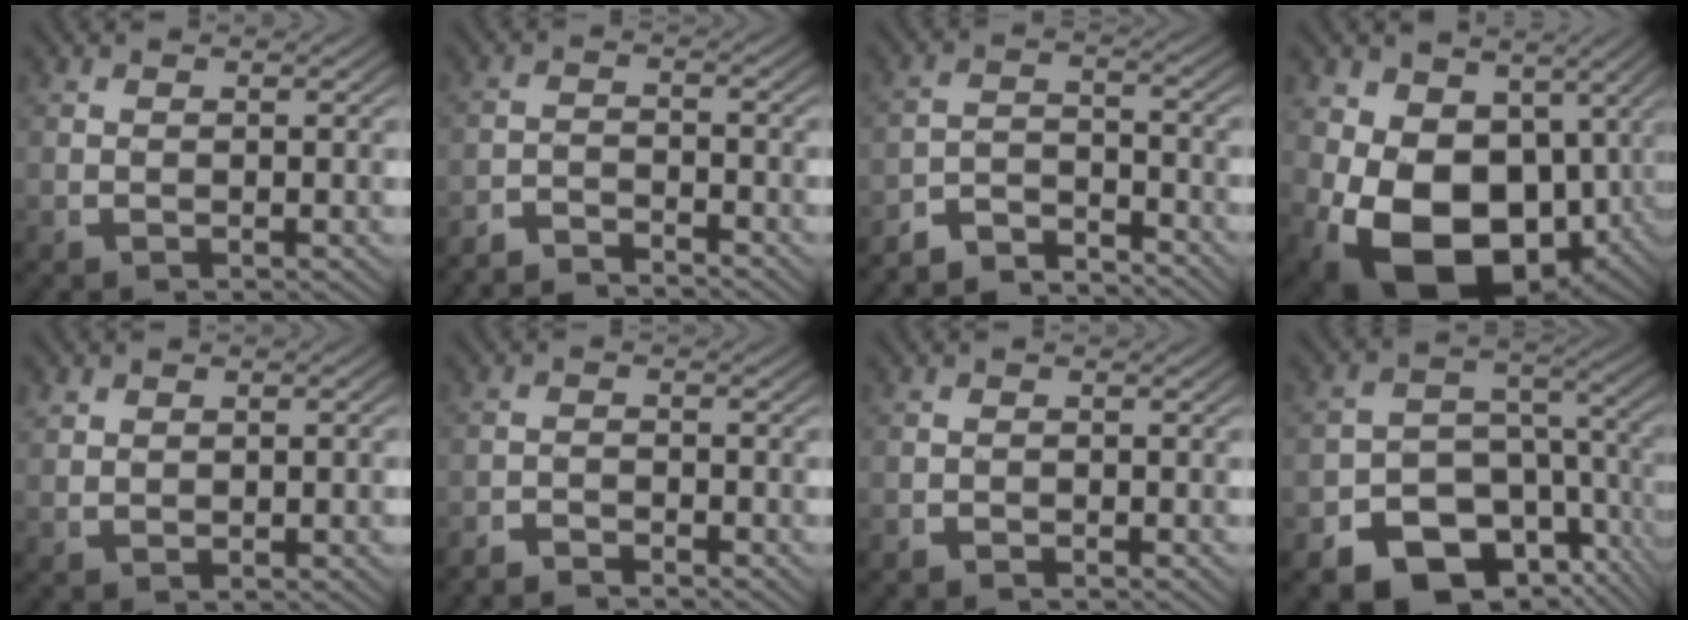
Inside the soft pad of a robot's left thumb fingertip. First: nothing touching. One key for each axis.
{"total": 3.4, "fx": -3.4, "fy": 0.6, "fz": 0.2, "tx": 0.003, "ty": -0.010, "tz": -0.065}
{"total": 5.4, "fx": -4.8, "fy": 1.9, "fz": 1.8, "tx": -0.016, "ty": -0.019, "tz": -0.083}
{"total": 14.8, "fx": -3.0, "fy": 10.6, "fz": 9.9, "tx": -0.220, "ty": -0.085, "tz": -0.010}
{"total": 1.2, "fx": 0.5, "fy": 0.8, "fz": 0.7, "tx": -0.016, "ty": -0.004, "tz": 0.014}
{"total": 2.5, "fx": -2.5, "fy": 0.4, "fz": 0.1, "tx": 0.006, "ty": -0.008, "tz": -0.049}
{"total": 1.0, "fx": -0.9, "fy": 0.1, "fz": -0.1, "tx": 0.004, "ty": -0.005, "tz": -0.019}
{"total": 11.5, "fx": -5.9, "fy": 7.8, "fz": 6.1, "tx": -0.097, "ty": -0.037, "tz": -0.091}